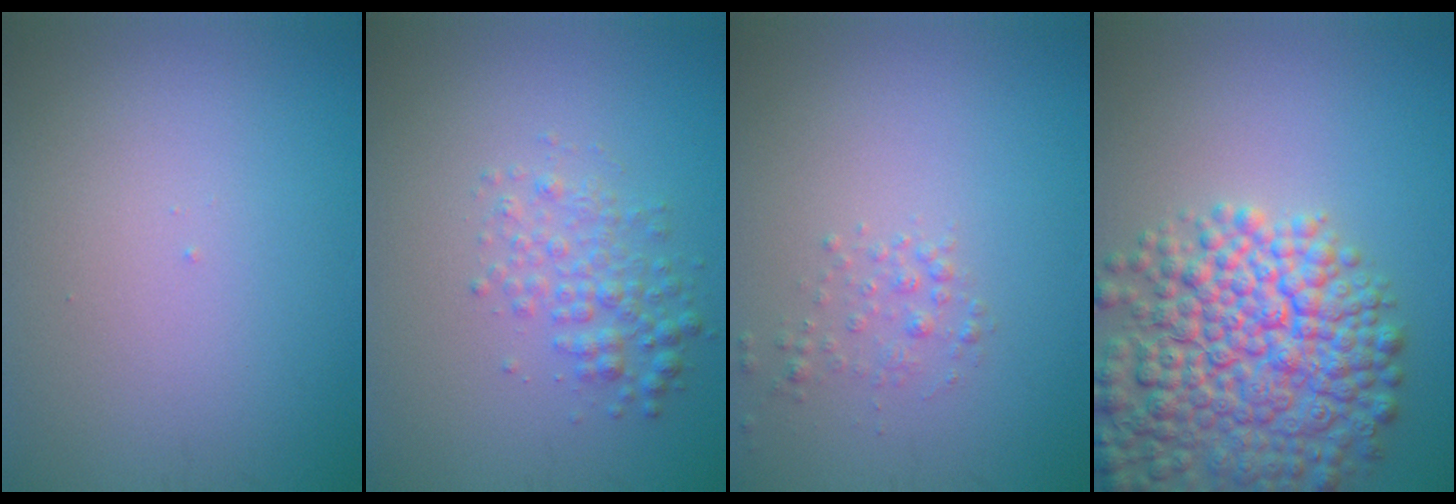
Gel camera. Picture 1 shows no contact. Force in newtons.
{"total": 2.6, "press": 2.6, "slide": 0.1}
{"total": 1.3, "press": 1.2, "slide": 0.1}
{"total": 10.0, "press": 10.0, "slide": 0.6}